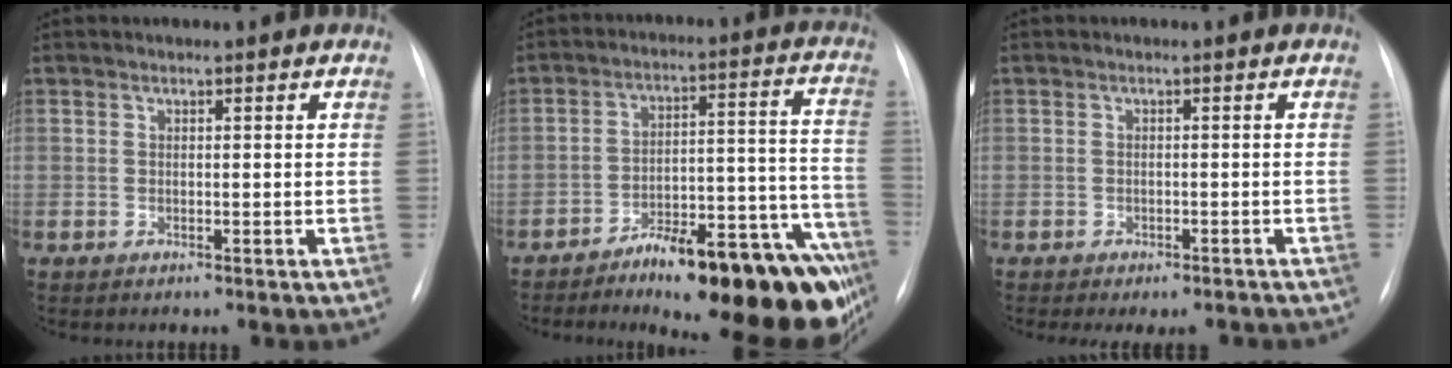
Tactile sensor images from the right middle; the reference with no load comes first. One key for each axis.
{"total": 22.5, "fx": -15.5, "fy": 5.9, "fz": 15.2, "tx": -0.108, "ty": 0.047, "tz": -0.215}
{"total": 5.2, "fx": -4.3, "fy": 2.1, "fz": 1.9, "tx": -0.017, "ty": 0.006, "tz": -0.050}